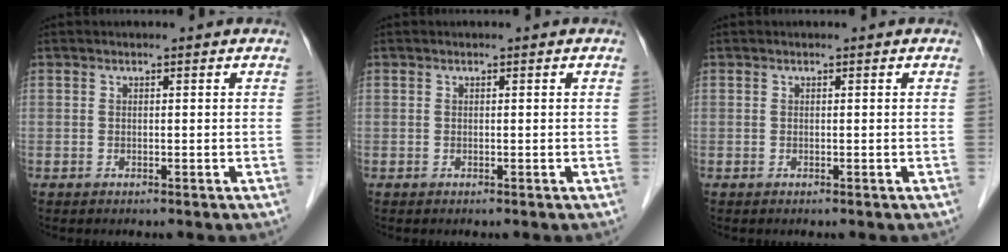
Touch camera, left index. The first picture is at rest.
{"total": 0.0}
{"total": 0.0}